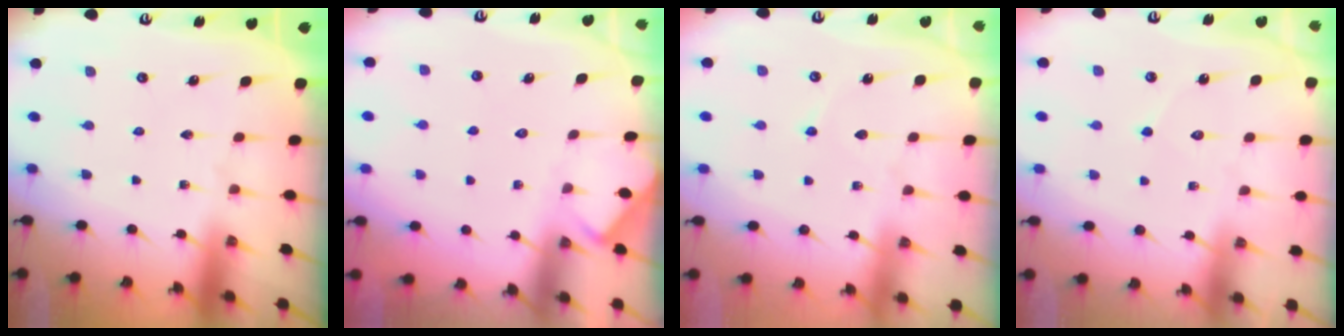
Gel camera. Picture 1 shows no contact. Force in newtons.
{"total": 4.3, "press": 4.3, "slide": 0.3}
{"total": 6.4, "press": 6.3, "slide": 0.8}
{"total": 5.1, "press": 5.1, "slide": 0.4}